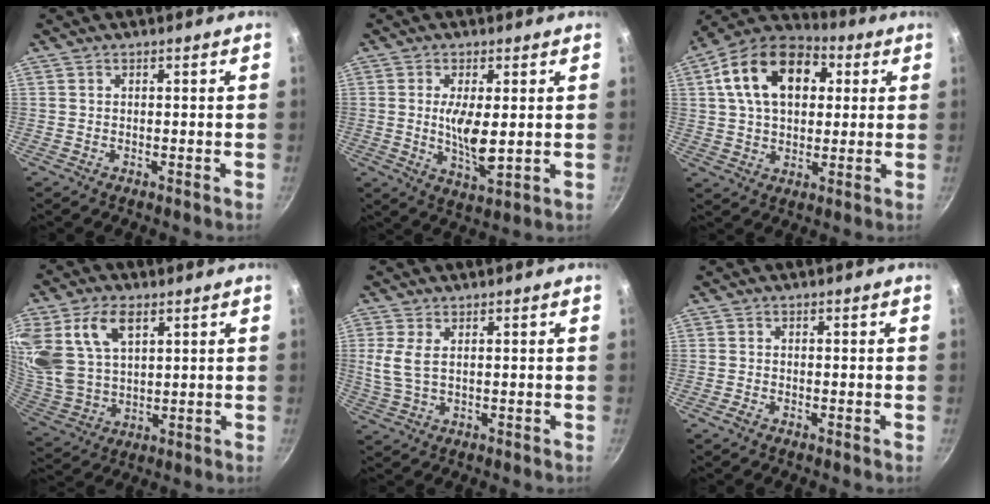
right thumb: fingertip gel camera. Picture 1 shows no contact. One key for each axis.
{"total": 8.0, "fx": 0.5, "fy": 2.7, "fz": 7.5, "tx": -0.141, "ty": -0.018, "tz": 0.014}
{"total": 18.8, "fx": 5.2, "fy": 12.5, "fz": 13.1, "tx": -0.203, "ty": 0.019, "tz": 0.071}
{"total": 17.6, "fx": 7.4, "fy": 11.0, "fz": 11.6, "tx": -0.240, "ty": -0.012, "tz": 0.156}
{"total": 4.8, "fx": 1.1, "fy": 2.3, "fz": 4.1, "tx": -0.092, "ty": -0.002, "tz": 0.025}
{"total": 1.1, "fx": -0.7, "fy": 0.3, "fz": 0.7, "tx": -0.025, "ty": 0.003, "tz": -0.020}